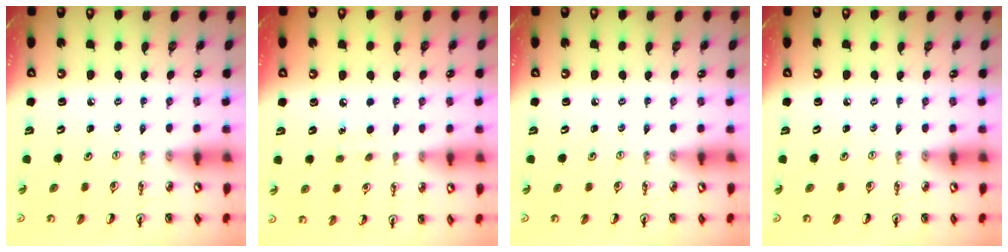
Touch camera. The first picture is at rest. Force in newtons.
{"total": 6.3, "press": 6.3, "slide": 0.8}
{"total": 0.0}
{"total": 0.0}